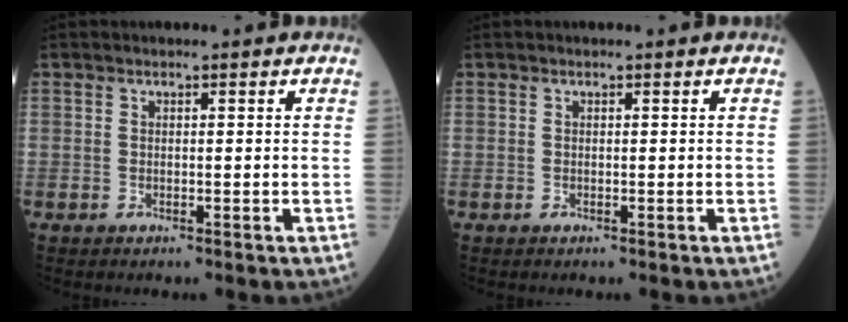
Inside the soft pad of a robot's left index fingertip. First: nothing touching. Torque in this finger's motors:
{"motor_torque": [0.00, 0.00, 0.00, 0.00]}